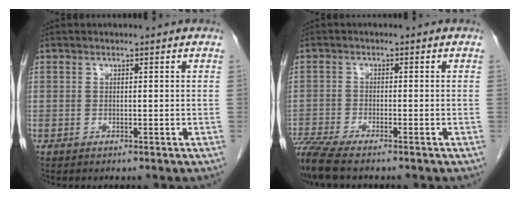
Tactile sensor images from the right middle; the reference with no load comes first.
{"total": 6.1, "force": [-5.4, 0.1, 3.0], "torque": [-0.061, -0.013, -0.099]}